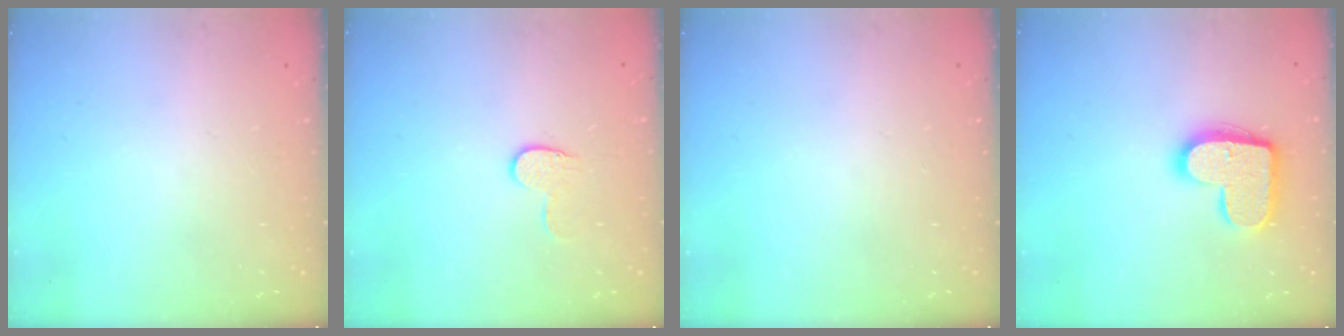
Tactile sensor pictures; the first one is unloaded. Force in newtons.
{"total": 6.2, "press": 6.2, "slide": 0.4}
{"total": 0.0}
{"total": 15.5, "press": 15.5, "slide": 0.8}